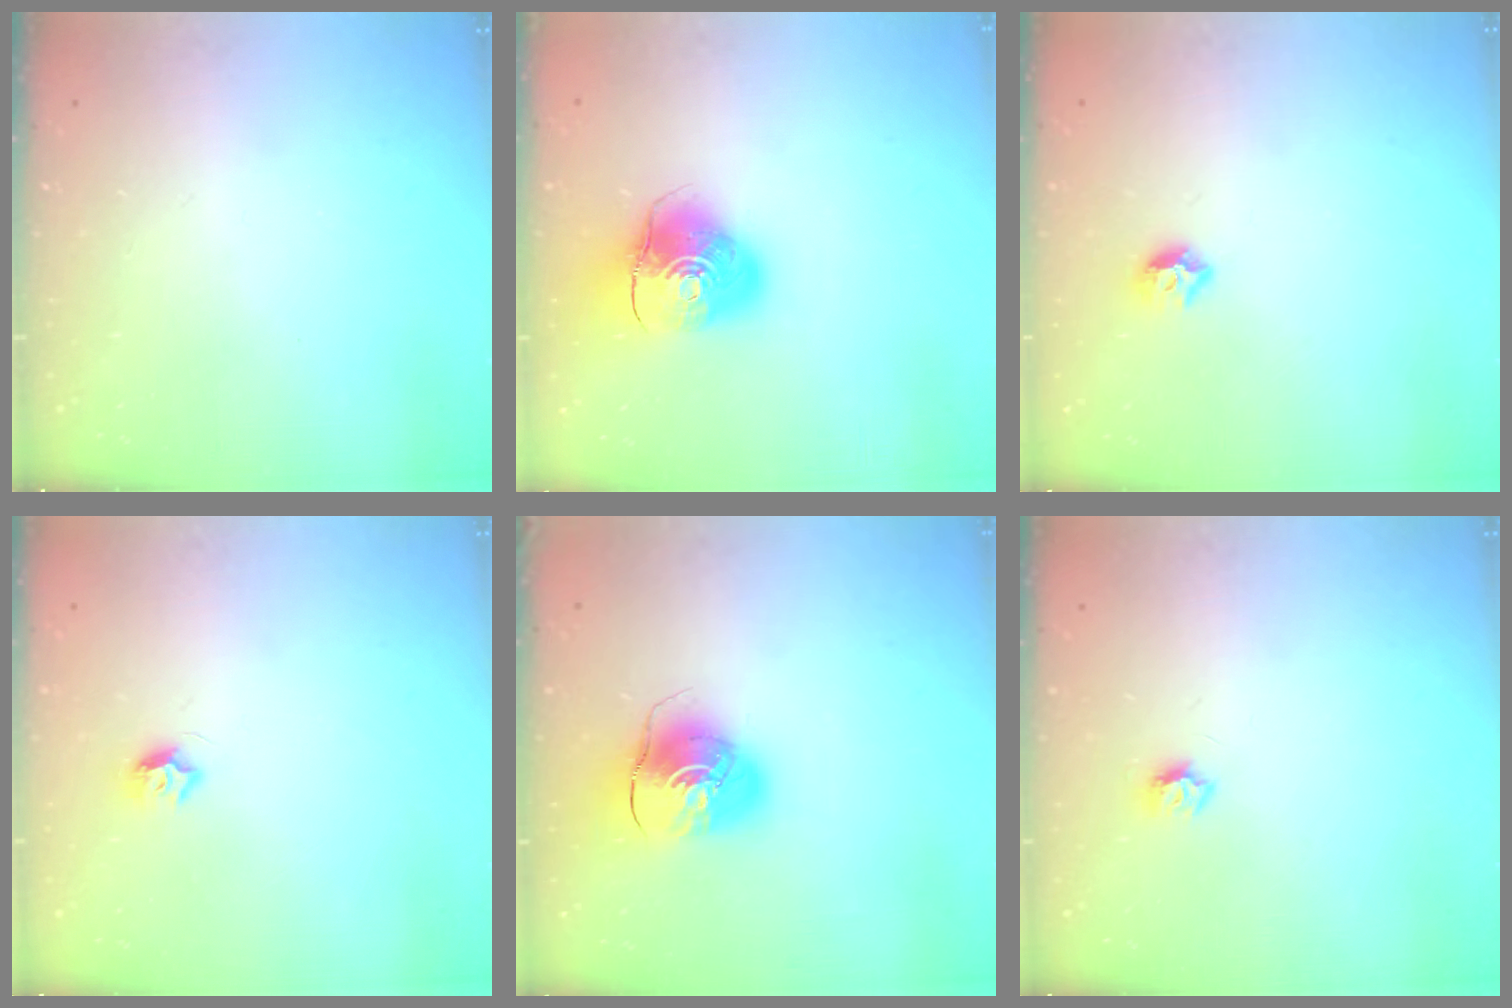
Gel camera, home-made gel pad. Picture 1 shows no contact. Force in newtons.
{"total": 10.8, "press": 10.6, "slide": 1.7}
{"total": 6.4, "press": 6.3, "slide": 0.8}
{"total": 6.6, "press": 6.5, "slide": 0.6}
{"total": 9.7, "press": 9.6, "slide": 1.4}
{"total": 4.6, "press": 4.6, "slide": 0.5}